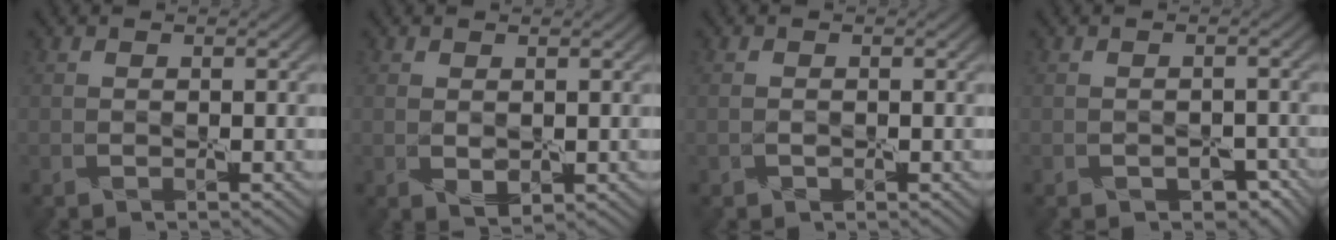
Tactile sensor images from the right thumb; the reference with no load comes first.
{"total": 1.8, "force": [0.3, 1.2, 1.3], "torque": [-0.032, -0.008, 0.012]}
{"total": 1.1, "force": [-0.2, 0.8, 0.7], "torque": [-0.017, -0.004, -0.004]}
{"total": 2.8, "force": [-1.5, 1.8, 1.6], "torque": [-0.022, -0.010, -0.013]}